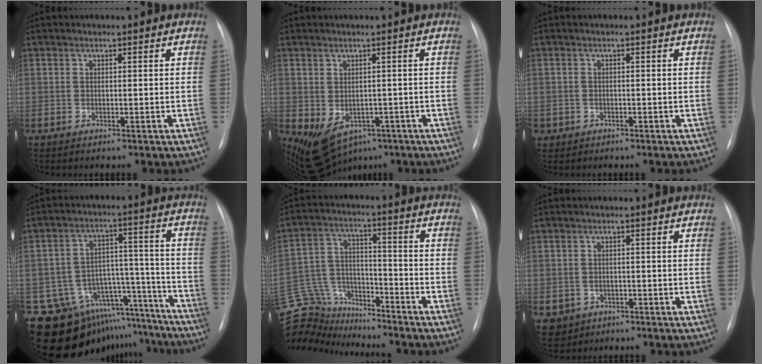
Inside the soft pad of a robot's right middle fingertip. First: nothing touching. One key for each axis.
{"total": 8.0, "fx": -4.0, "fy": 5.3, "fz": 4.5, "tx": -0.076, "ty": 0.003, "tz": -0.048}
{"total": 1.4, "fx": -0.7, "fy": 1.2, "fz": 0.2, "tx": -0.006, "ty": 0.004, "tz": -0.009}
{"total": 17.7, "fx": -14.4, "fy": 9.7, "fz": 3.6, "tx": -0.045, "ty": 0.078, "tz": -0.191}
{"total": 14.0, "fx": -13.5, "fy": 3.2, "fz": 1.2, "tx": -0.031, "ty": 0.041, "tz": -0.240}
{"total": 3.9, "fx": -1.8, "fy": 3.4, "fz": 0.7, "tx": -0.010, "ty": 0.002, "tz": -0.023}